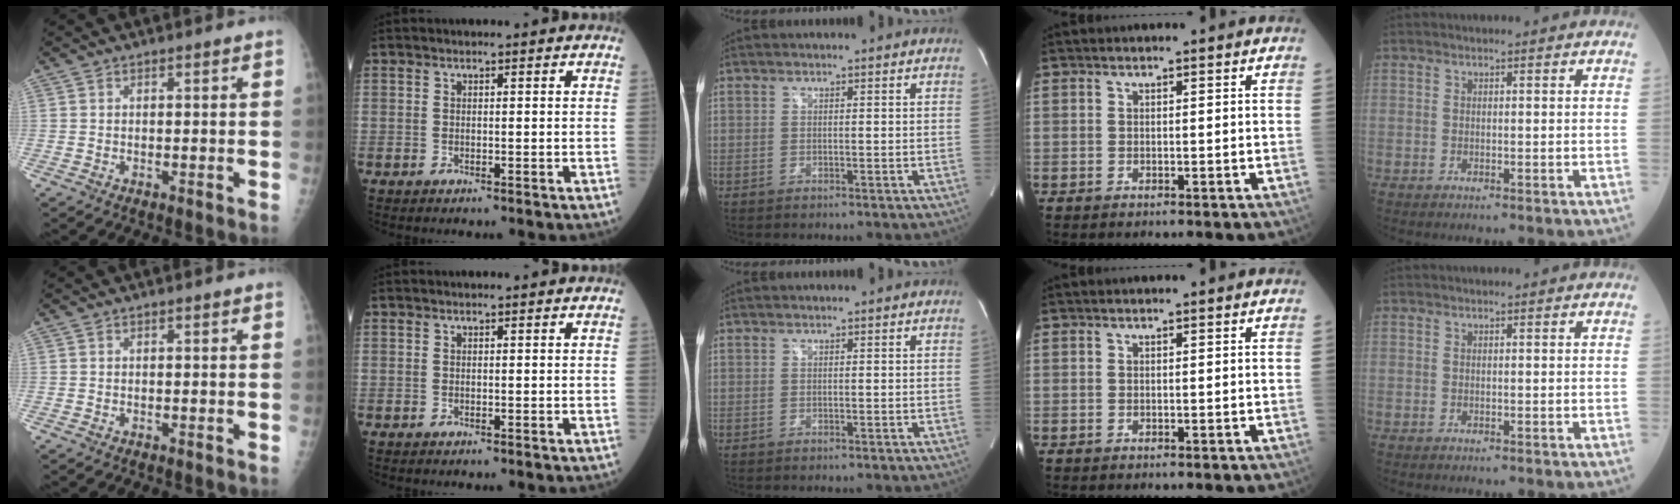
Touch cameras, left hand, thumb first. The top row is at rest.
{}